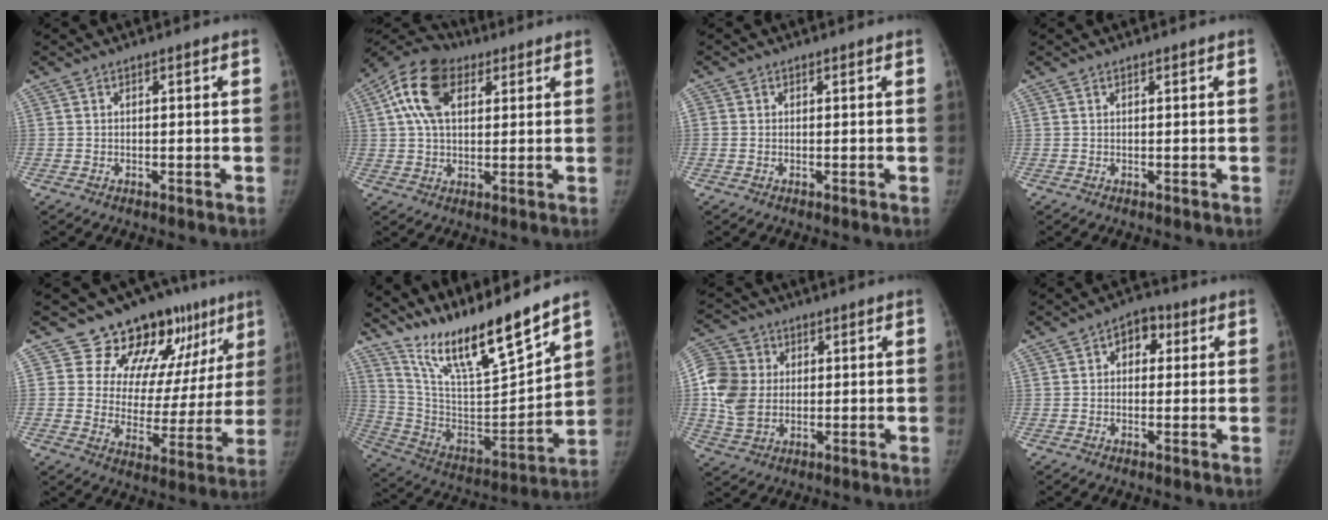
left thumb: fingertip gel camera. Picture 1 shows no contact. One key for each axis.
{"total": 12.2, "fx": 4.1, "fy": 7.9, "fz": 8.4, "tx": -0.147, "ty": 0.021, "tz": 0.063}
{"total": 0.9, "fx": -0.1, "fy": 0.8, "fz": 0.5, "tx": -0.007, "ty": 0.001, "tz": -0.002}
{"total": 0.0}
{"total": 17.2, "fx": 11.7, "fy": 9.8, "fz": 8.1, "tx": -0.034, "ty": -0.056, "tz": 0.153}
{"total": 20.1, "fx": 16.7, "fy": 2.4, "fz": 10.9, "tx": -0.161, "ty": -0.098, "tz": 0.306}
{"total": 11.4, "fx": 0.7, "fy": 9.5, "fz": 6.4, "tx": -0.121, "ty": 0.004, "tz": 0.010}
{"total": 5.1, "fx": 1.4, "fy": 3.7, "fz": 3.2, "tx": -0.014, "ty": 0.008, "tz": 0.009}